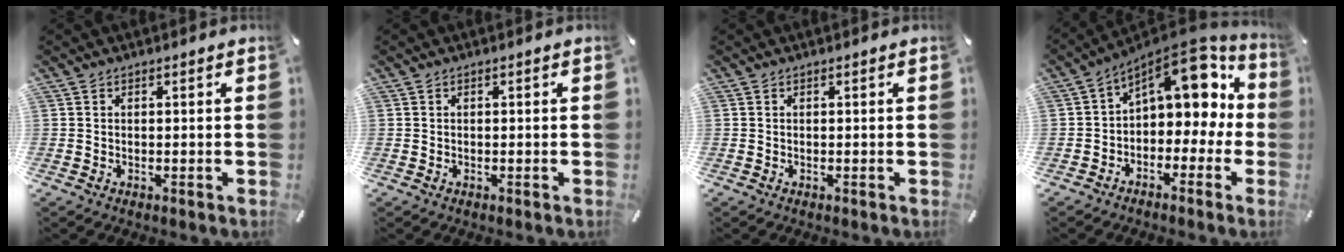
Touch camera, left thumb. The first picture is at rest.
{"total": 0.0}
{"total": 0.0}
{"total": 12.2, "force": [7.0, 7.1, 7.0], "torque": [-0.101, -0.056, 0.124]}